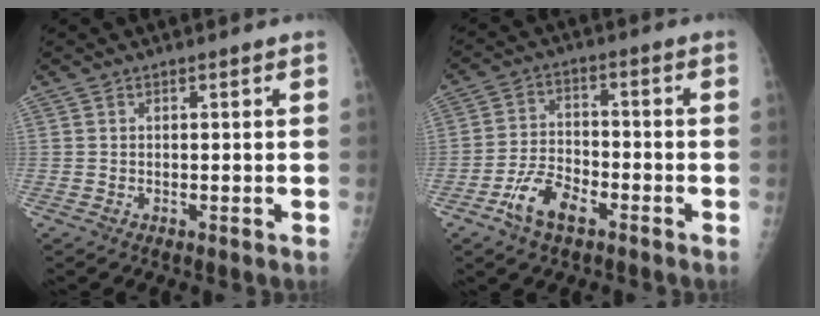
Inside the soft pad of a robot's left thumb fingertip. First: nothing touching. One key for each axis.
{"total": 8.2, "fx": -4.8, "fy": 4.2, "fz": 5.2, "tx": -0.090, "ty": 0.024, "tz": -0.089}